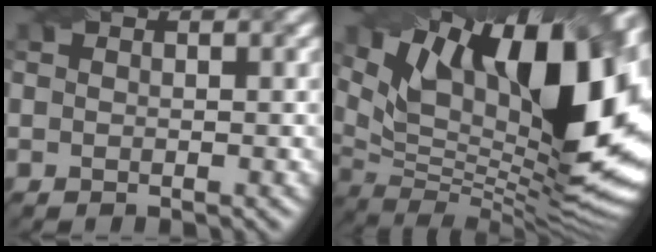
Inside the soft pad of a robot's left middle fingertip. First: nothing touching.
{"total": 17.1, "force": [6.6, 7.1, 14.1], "torque": [-0.217, 0.015, 0.115]}